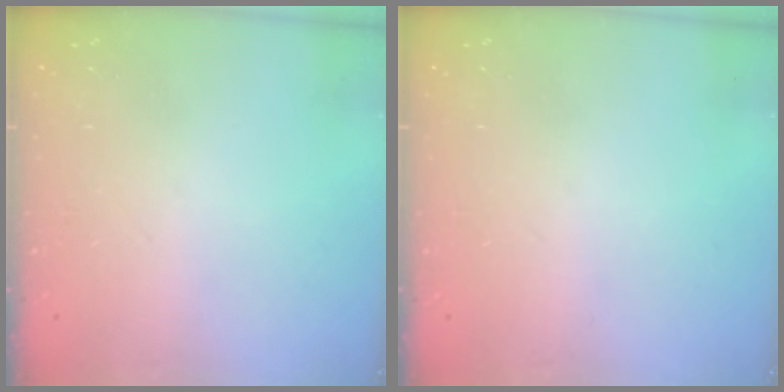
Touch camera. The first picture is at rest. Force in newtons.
{"total": 0.0}